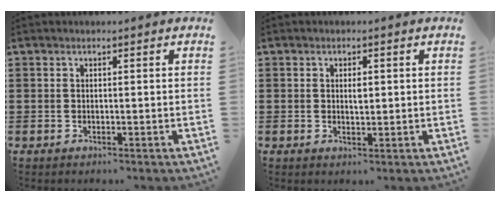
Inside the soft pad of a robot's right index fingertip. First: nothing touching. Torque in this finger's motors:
{"motor_torque": [2.14, 0.00, 0.04, 0.01]}